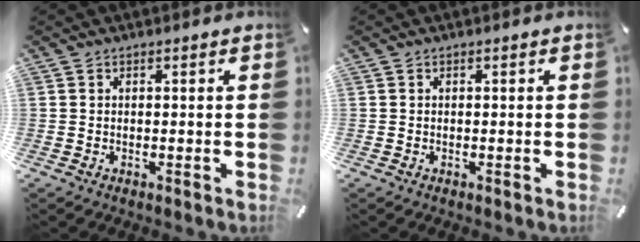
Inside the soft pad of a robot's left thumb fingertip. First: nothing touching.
{"total": 0.0}